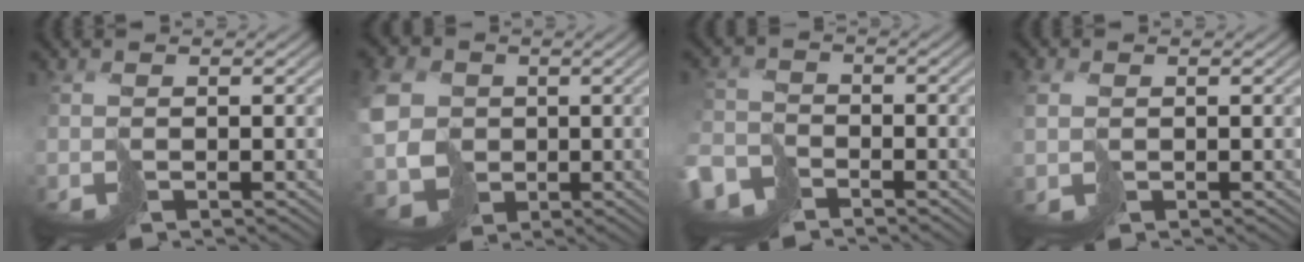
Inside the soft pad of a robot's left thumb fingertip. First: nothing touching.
{"total": 8.4, "force": [1.1, 7.3, 3.9], "torque": [-0.117, 0.000, 0.021]}
{"total": 5.3, "force": [-4.1, 3.0, 1.4], "torque": [-0.038, -0.013, -0.090]}
{"total": 1.4, "force": [0.7, 1.1, 0.6], "torque": [-0.026, -0.002, 0.019]}